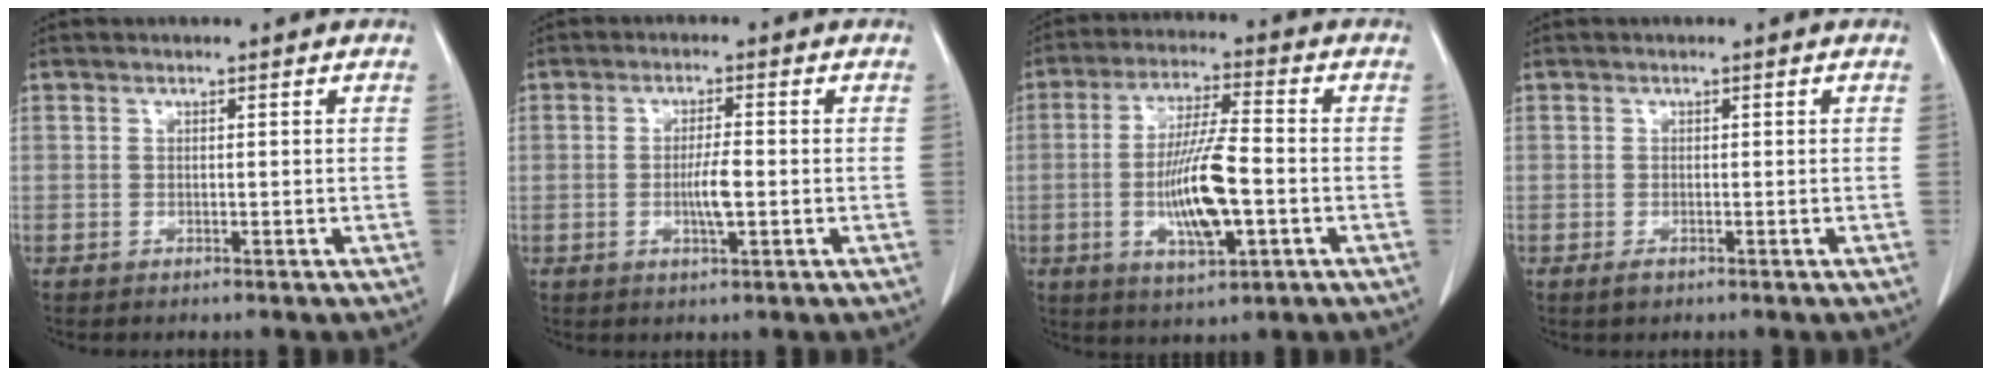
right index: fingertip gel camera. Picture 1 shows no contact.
{"total": 4.0, "force": [-0.6, 0.6, 3.9], "torque": [-0.073, -0.003, -0.010]}
{"total": 11.5, "force": [-2.3, 2.2, 11.1], "torque": [-0.213, -0.006, -0.037]}
{"total": 1.1, "force": [-0.6, 0.7, 0.6], "torque": [-0.011, -0.001, -0.008]}